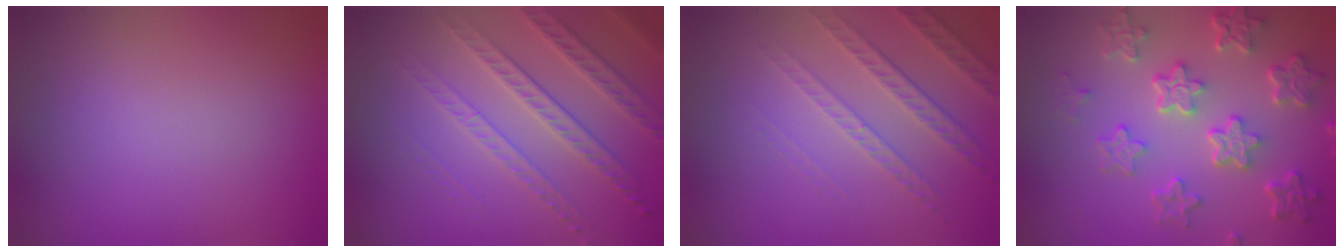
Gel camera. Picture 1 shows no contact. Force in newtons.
{"total": 4.4, "press": 3.9, "slide": 2.1}
{"total": 3.3, "press": 3.1, "slide": 1.3}
{"total": 6.3, "press": 4.8, "slide": 4.2}